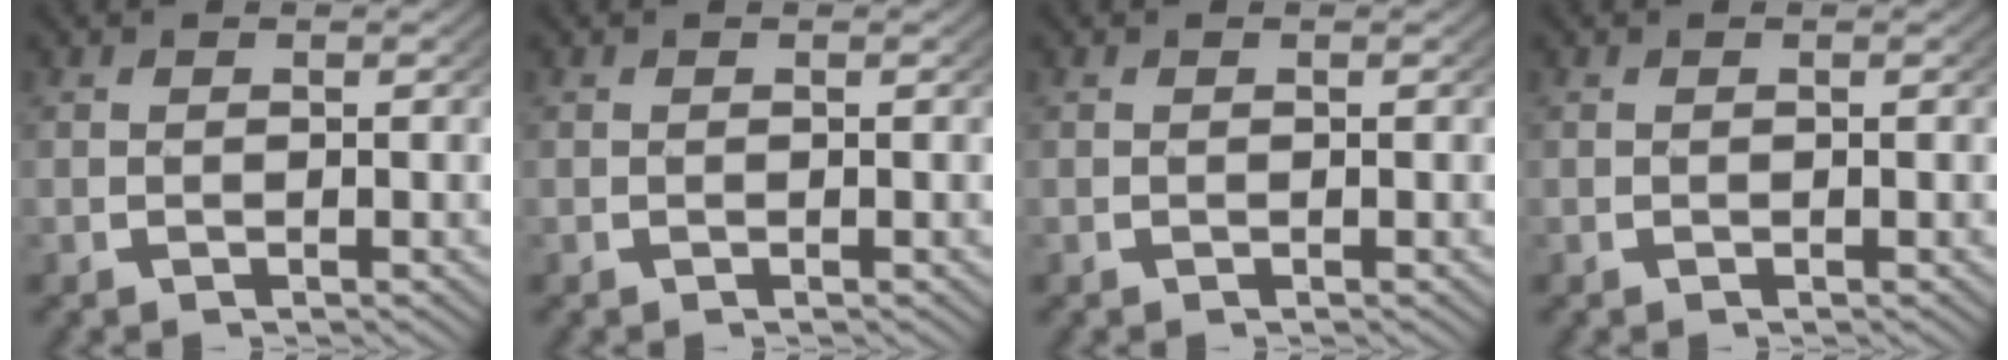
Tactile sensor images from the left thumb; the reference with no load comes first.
{"total": 0.0}
{"total": 0.0}
{"total": 0.0}